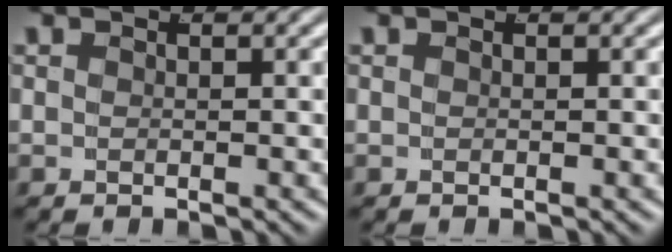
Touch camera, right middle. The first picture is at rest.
{"total": 0.0}